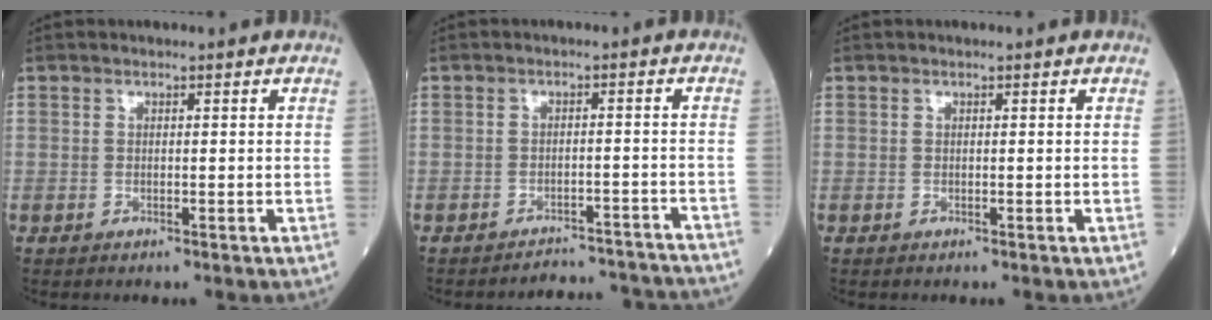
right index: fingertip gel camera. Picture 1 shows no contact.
{"total": 10.6, "force": [-10.5, 1.4, 0.5], "torque": [0.010, 0.016, -0.117]}
{"total": 0.0}